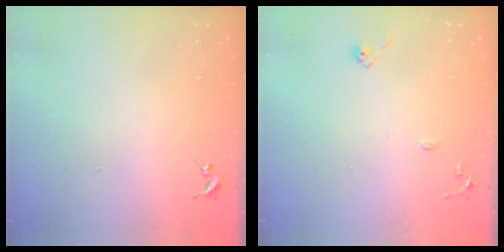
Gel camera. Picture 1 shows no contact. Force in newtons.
{"total": 8.0, "press": 8.0, "slide": 0.8}